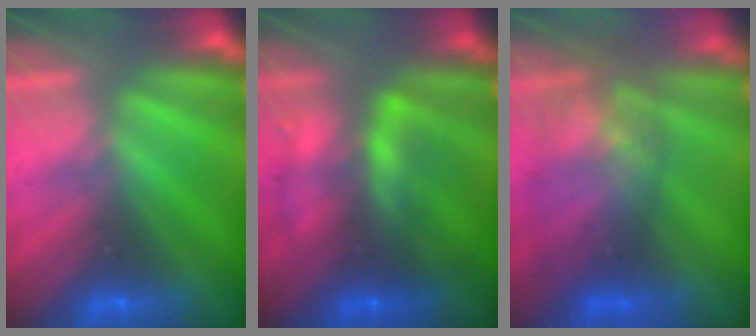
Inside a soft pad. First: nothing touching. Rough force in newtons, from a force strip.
{"total": 7.8}
{"total": 7.5}